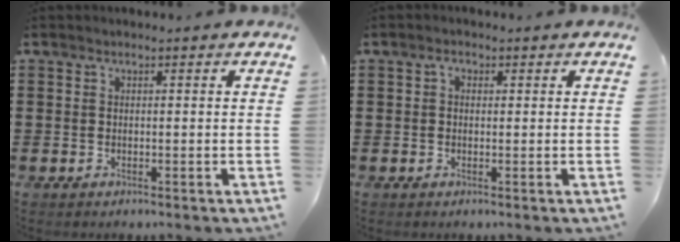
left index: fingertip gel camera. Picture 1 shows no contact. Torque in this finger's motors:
{"motor_torque": [0.59, 0.76, 0.02, 0.01]}